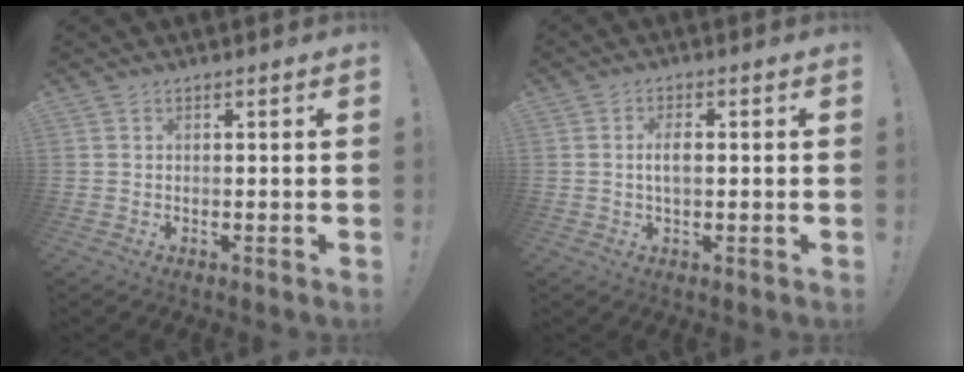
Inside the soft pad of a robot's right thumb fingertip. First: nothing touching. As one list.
[{"total": 3.5, "force": [0.0, 1.5, 3.1], "torque": [-0.051, 0.005, -0.002]}]